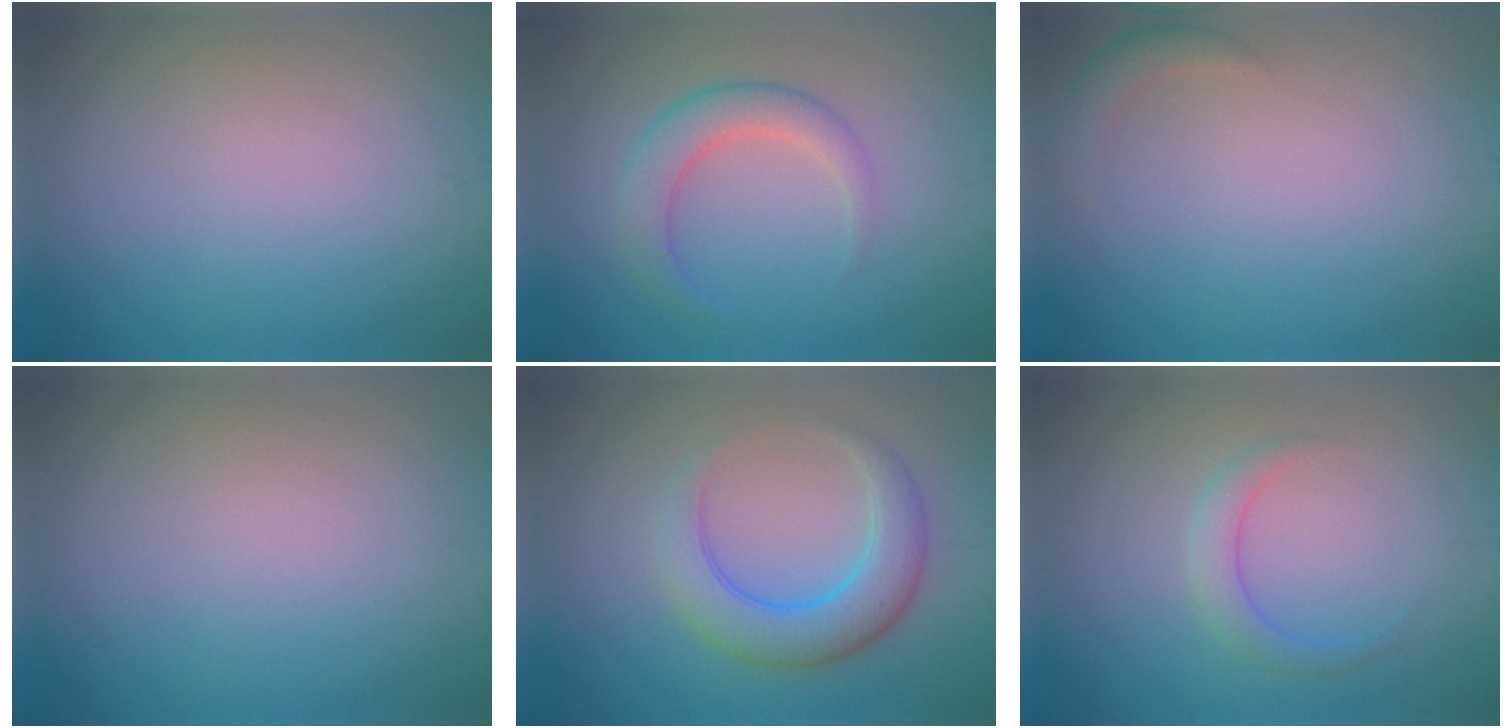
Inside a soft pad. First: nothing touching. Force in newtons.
{"total": 3.2, "press": 3.2, "slide": 0.3}
{"total": 1.5, "press": 1.5, "slide": 0.1}
{"total": 0.0}
{"total": 4.8, "press": 4.8, "slide": 0.1}
{"total": 1.9, "press": 1.9, "slide": 0.1}